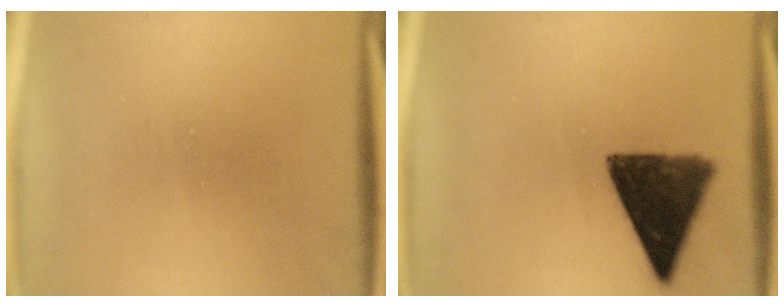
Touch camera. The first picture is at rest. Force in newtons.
{"total": 12.5}